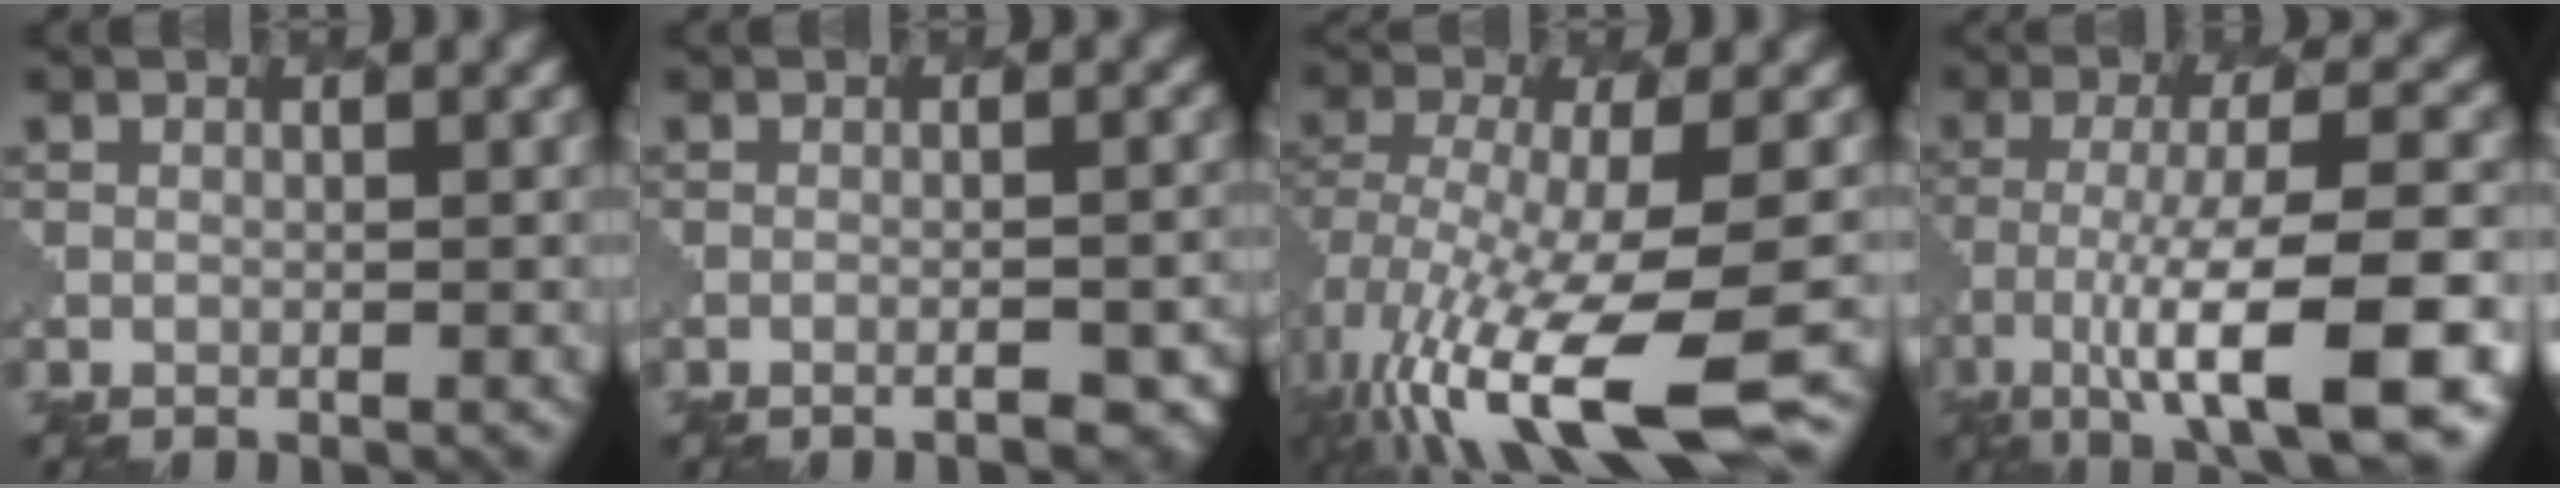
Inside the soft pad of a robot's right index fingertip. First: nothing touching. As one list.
[{"total": 3.8, "force": [-2.6, 1.2, 2.5], "torque": [-0.017, 0.010, -0.024]}, {"total": 11.6, "force": [-5.2, 3.6, 9.7], "torque": [-0.192, -0.026, -0.080]}, {"total": 11.2, "force": [-5.6, 2.5, 9.4], "torque": [-0.156, 0.000, -0.089]}]